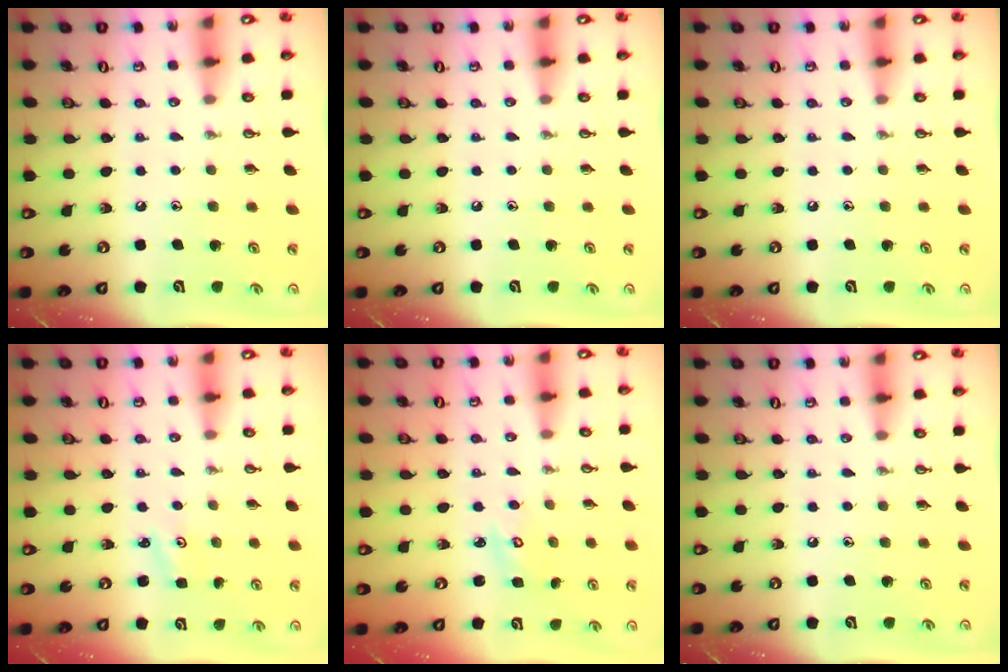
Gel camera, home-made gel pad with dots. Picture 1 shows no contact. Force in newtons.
{"total": 0.0}
{"total": 0.0}
{"total": 2.0, "press": 2.0, "slide": 0.3}
{"total": 2.6, "press": 2.6, "slide": 0.2}
{"total": 0.0}